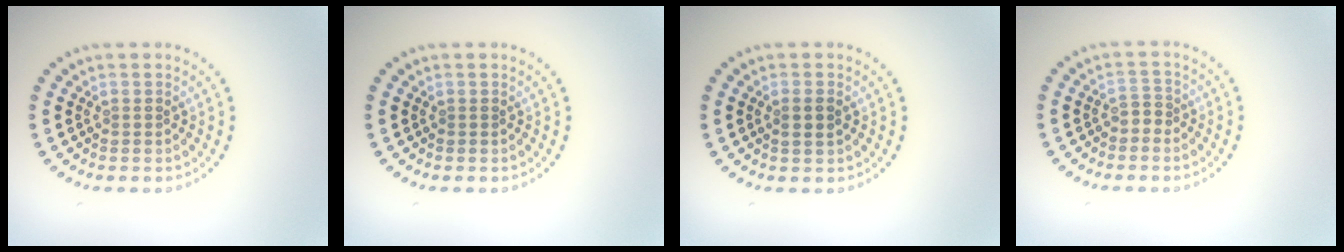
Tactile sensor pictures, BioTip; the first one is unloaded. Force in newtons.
{"total": 0.0}
{"total": 1.5, "press": 1.4, "slide": 0.4}
{"total": 1.0, "press": 0.8, "slide": 0.5}